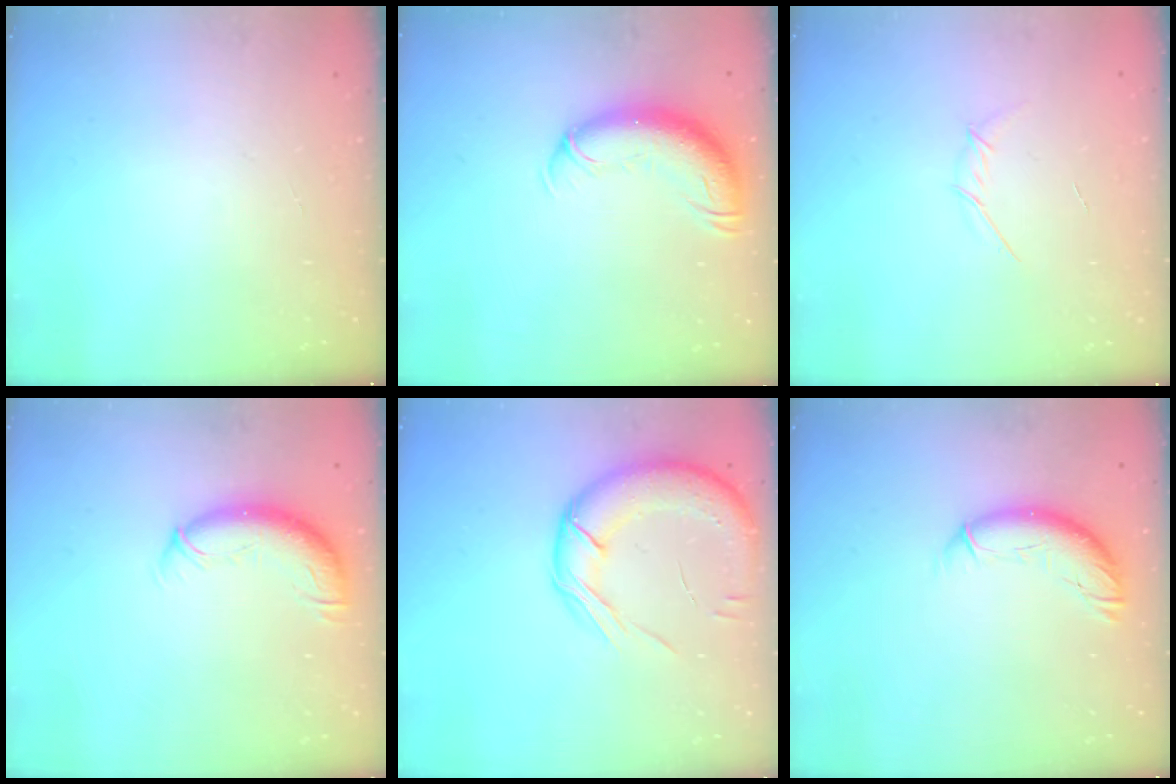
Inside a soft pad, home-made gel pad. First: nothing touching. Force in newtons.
{"total": 13.1, "press": 12.7, "slide": 3.3}
{"total": 3.9, "press": 3.8, "slide": 1.0}
{"total": 10.6, "press": 10.2, "slide": 2.7}
{"total": 16.8, "press": 16.4, "slide": 3.4}
{"total": 10.4, "press": 10.3, "slide": 0.9}